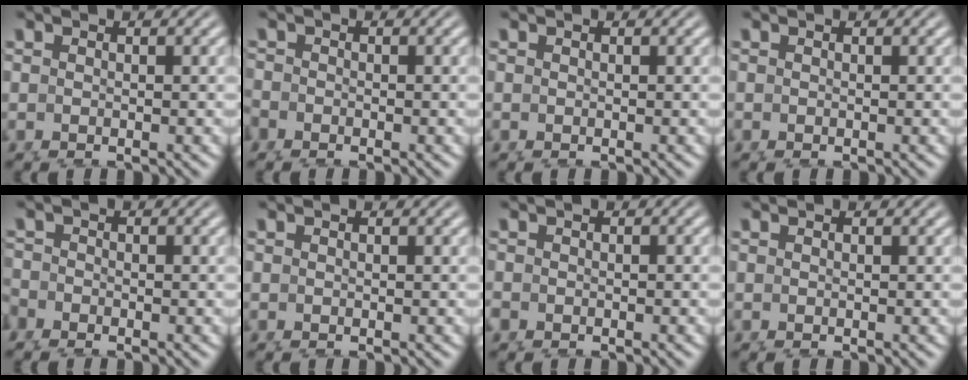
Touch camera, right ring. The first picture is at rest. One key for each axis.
{"total": 1.4, "fx": -1.2, "fy": 0.8, "fz": 0.1, "tx": -0.008, "ty": -0.011, "tz": -0.019}
{"total": 0.0}
{"total": 0.0}
{"total": 1.7, "fx": -1.5, "fy": 0.7, "fz": 0.0, "tx": -0.005, "ty": -0.015, "tz": -0.023}
{"total": 0.0}
{"total": 1.4, "fx": -1.1, "fy": 0.8, "fz": 0.4, "tx": -0.018, "ty": -0.012, "tz": -0.014}
{"total": 0.0}